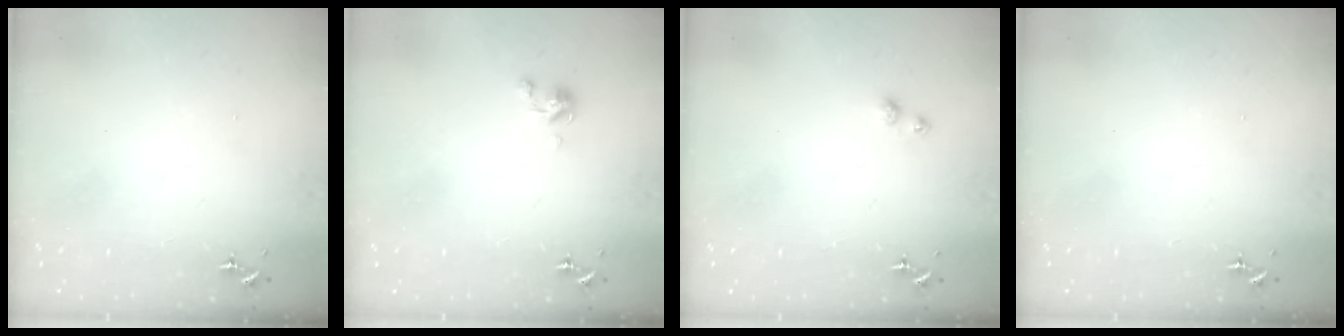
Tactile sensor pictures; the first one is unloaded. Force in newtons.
{"total": 3.8, "press": 3.8, "slide": 0.3}
{"total": 4.6, "press": 4.6, "slide": 0.3}
{"total": 0.0}